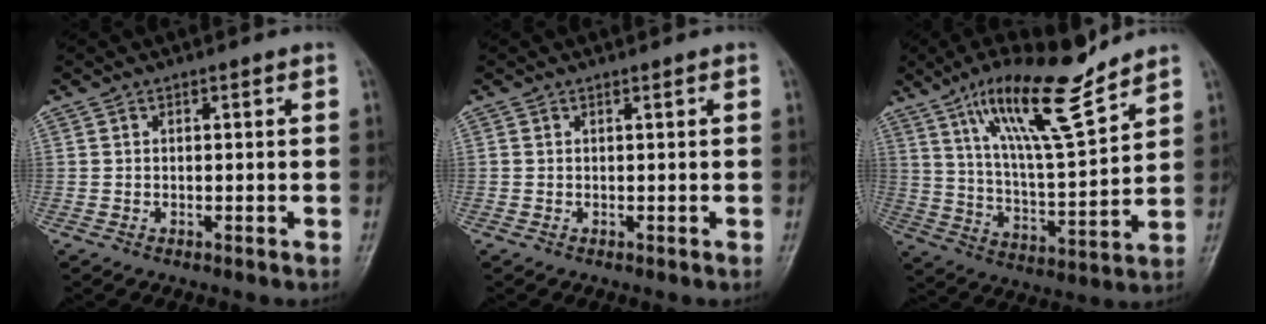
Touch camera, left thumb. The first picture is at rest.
{"total": 0.0}
{"total": 17.1, "force": [12.0, 3.4, 11.8], "torque": [-0.188, -0.068, 0.216]}